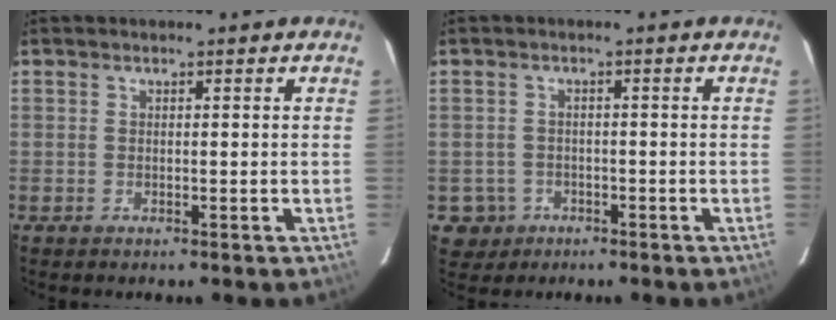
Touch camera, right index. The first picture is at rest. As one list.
[{"total": 4.3, "force": [-1.7, 3.9, 0.4], "torque": [-0.021, 0.011, -0.020]}]